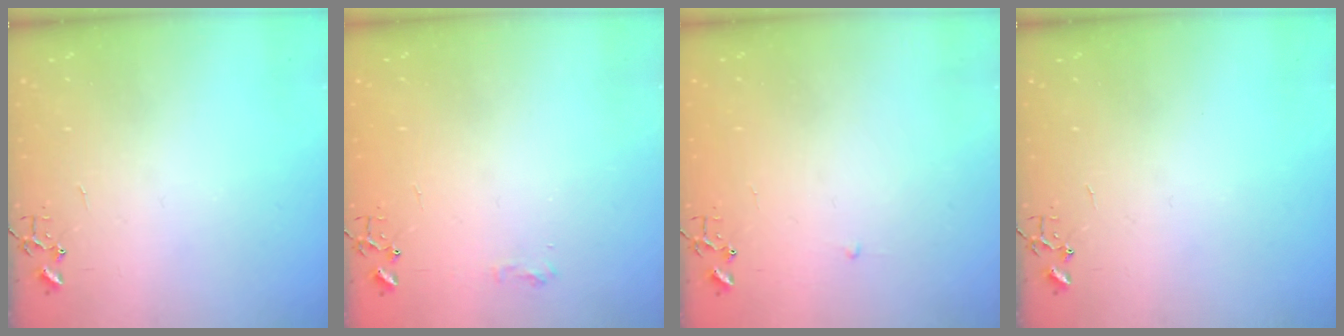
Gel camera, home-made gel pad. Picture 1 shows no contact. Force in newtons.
{"total": 6.0, "press": 6.0, "slide": 0.6}
{"total": 2.3, "press": 2.3, "slide": 0.3}
{"total": 0.0}